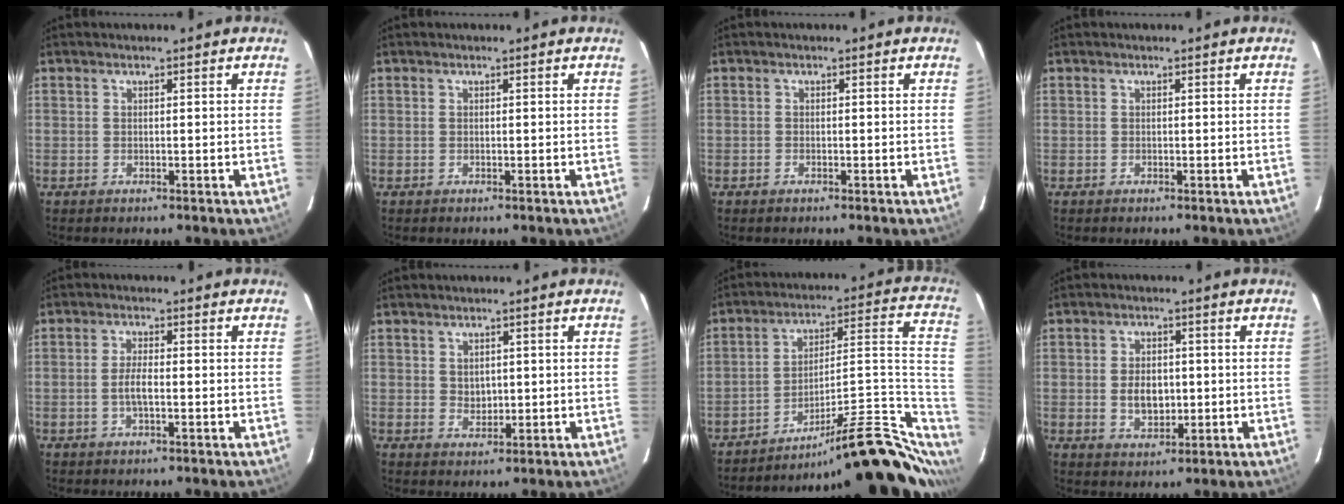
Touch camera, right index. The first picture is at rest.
{"total": 0.0}
{"total": 0.5, "force": [-0.4, 0.3, 0.1], "torque": [-0.003, 0.000, -0.010]}
{"total": 0.0}
{"total": 3.0, "force": [-0.8, 0.7, 2.7], "torque": [-0.056, -0.001, -0.015]}
{"total": 2.3, "force": [0.5, 2.1, 1.0], "torque": [-0.013, 0.001, 0.013]}
{"total": 22.1, "force": [-12.5, 5.6, 17.3], "torque": [-0.222, 0.024, -0.180]}
{"total": 5.5, "force": [-0.5, 3.8, 4.0], "torque": [-0.074, -0.001, -0.001]}